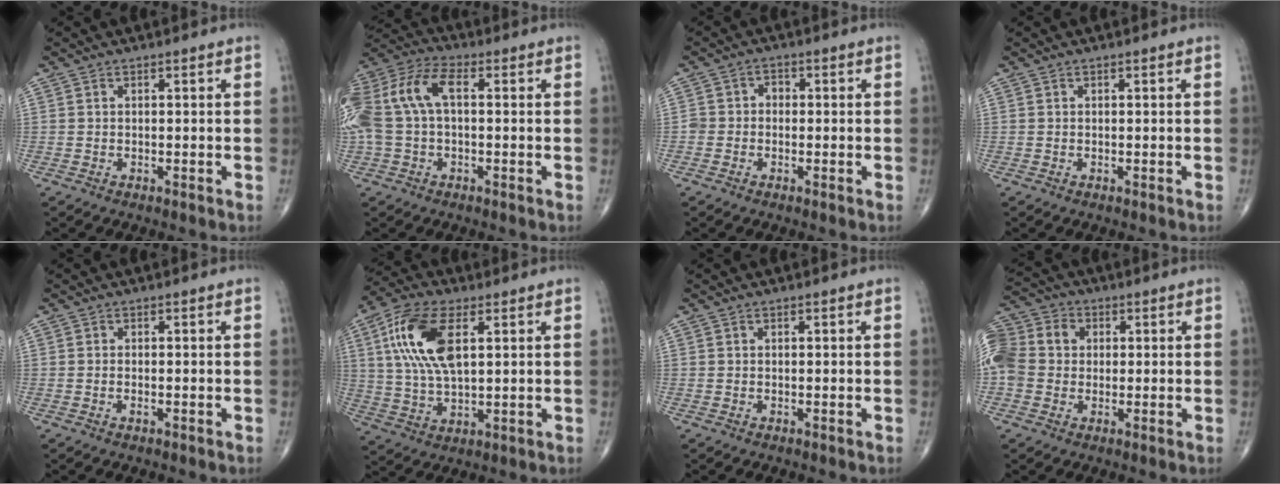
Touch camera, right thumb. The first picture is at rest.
{"total": 14.4, "force": [1.3, 8.1, 11.9], "torque": [-0.276, 0.042, 0.022]}
{"total": 2.7, "force": [-0.6, 2.4, 1.1], "torque": [-0.003, 0.014, -0.016]}
{"total": 0.0}
{"total": 0.6, "force": [-0.2, 0.3, 0.5], "torque": [-0.007, 0.002, -0.002]}
{"total": 14.7, "force": [4.3, 6.9, 12.2], "torque": [-0.252, 0.001, 0.082]}
{"total": 0.0}
{"total": 16.0, "force": [2.3, 13.3, 8.6], "torque": [-0.204, 0.044, 0.042]}